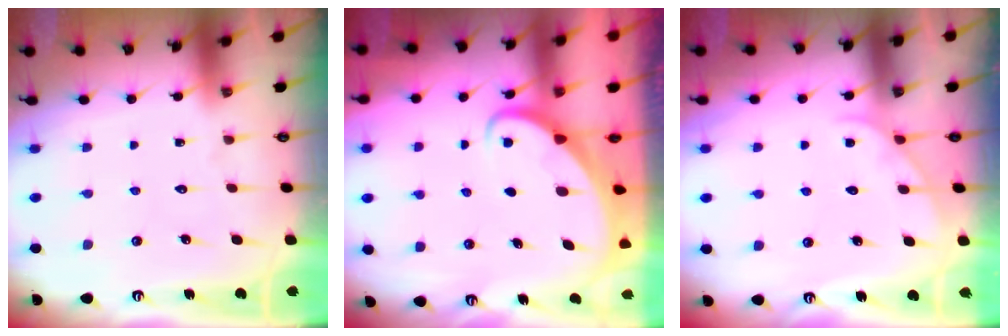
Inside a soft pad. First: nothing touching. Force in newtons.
{"total": 2.3, "press": 2.3, "slide": 0.3}
{"total": 2.9, "press": 2.9, "slide": 0.3}